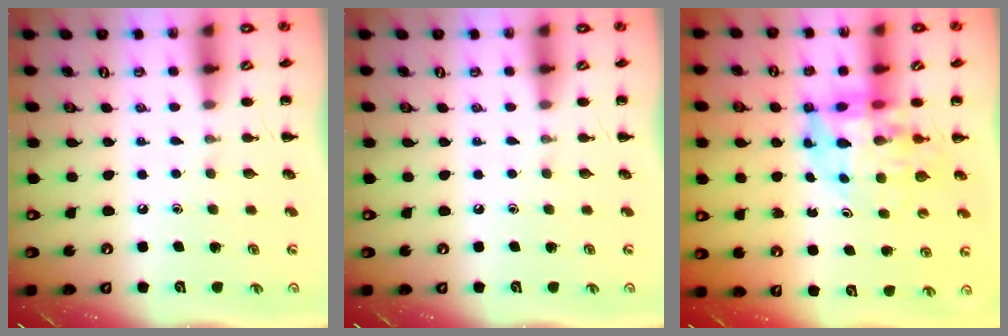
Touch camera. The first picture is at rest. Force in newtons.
{"total": 0.0}
{"total": 9.5, "press": 8.9, "slide": 3.4}